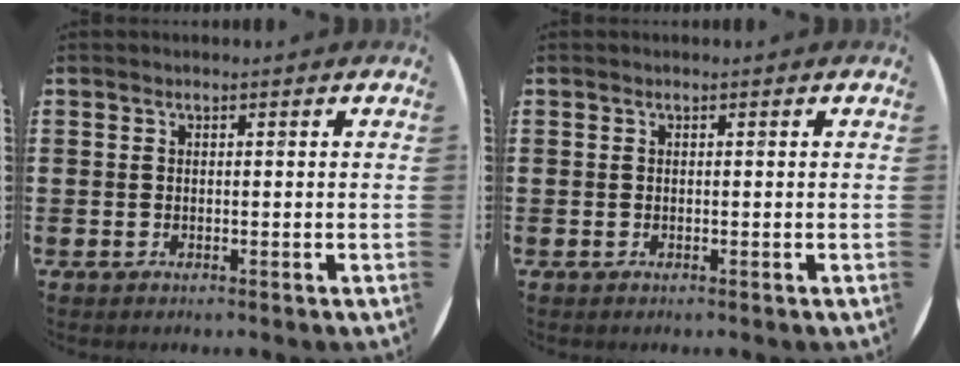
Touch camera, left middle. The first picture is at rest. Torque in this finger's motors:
{"motor_torque": [0.41, -0.41, 0.00, 0.00]}